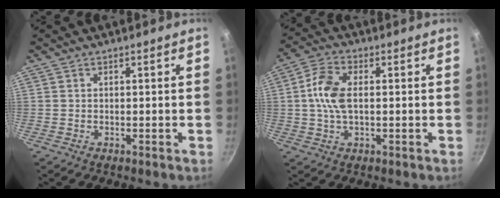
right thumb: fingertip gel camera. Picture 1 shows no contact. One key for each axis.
{"total": 7.8, "fx": 0.6, "fy": 4.2, "fz": 6.6, "tx": -0.132, "ty": 0.015, "tz": 0.004}